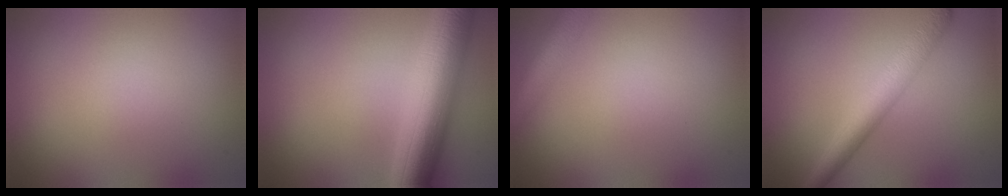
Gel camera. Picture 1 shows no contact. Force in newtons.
{"total": 9.9, "press": 9.9, "slide": 0.0}
{"total": 3.0, "press": 3.0, "slide": 0.1}
{"total": 4.5, "press": 4.5, "slide": 0.1}